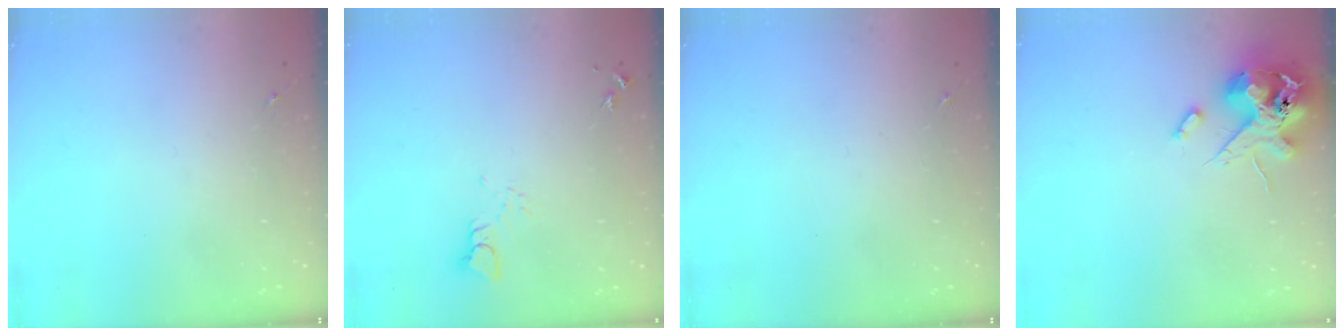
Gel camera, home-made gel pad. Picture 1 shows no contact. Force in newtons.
{"total": 3.3, "press": 3.3, "slide": 0.1}
{"total": 0.0}
{"total": 14.2, "press": 14.0, "slide": 2.4}